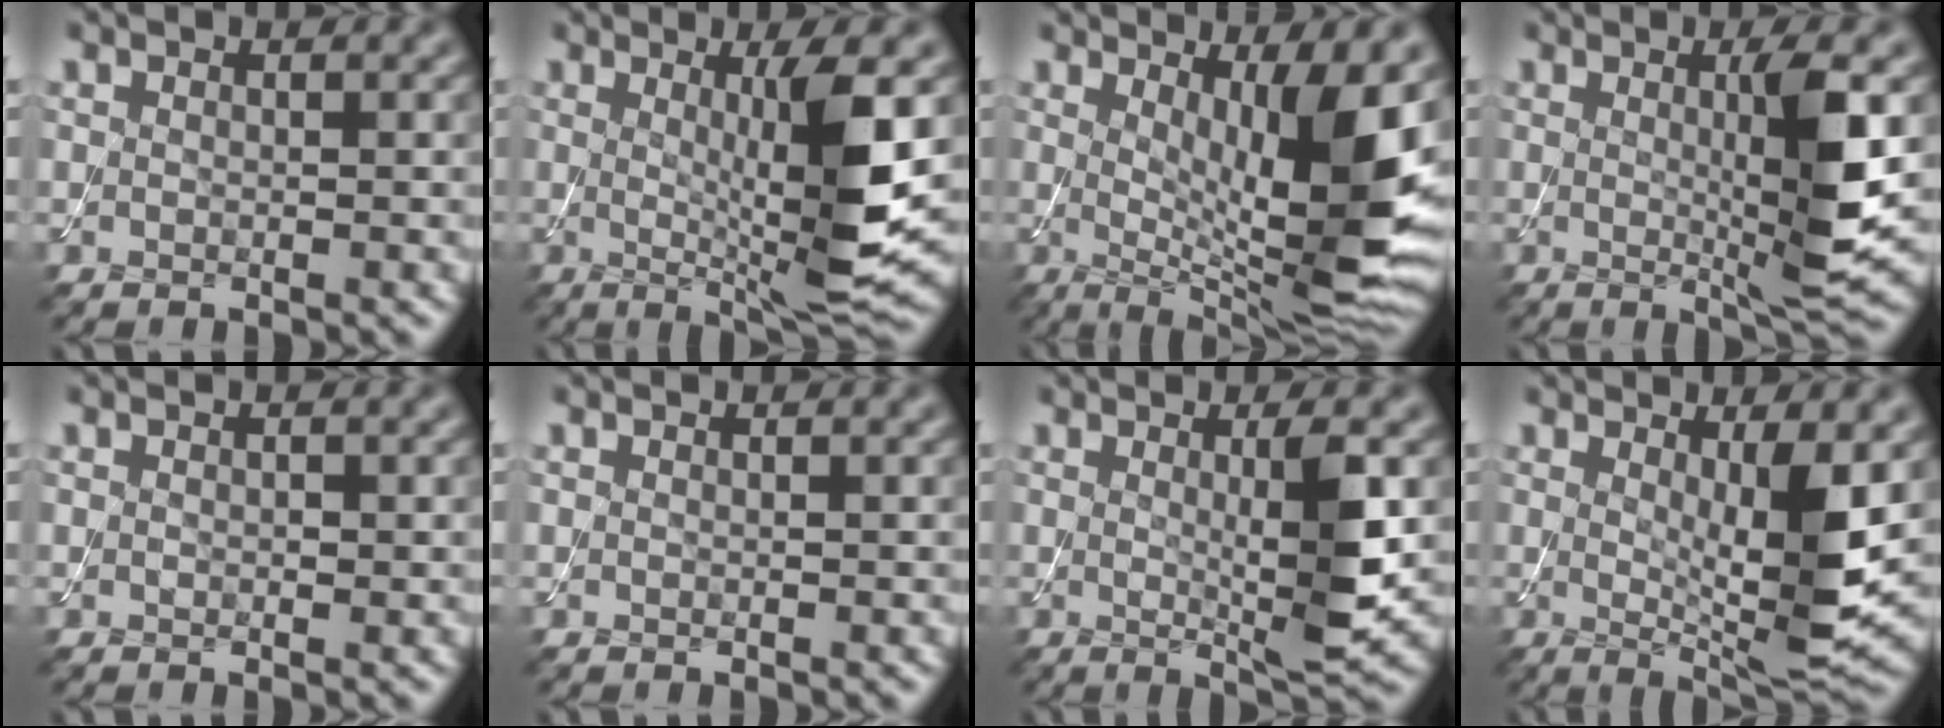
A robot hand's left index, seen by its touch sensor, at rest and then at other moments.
{"total": 7.9, "force": [0.8, 1.2, 7.7], "torque": [-0.119, -0.017, 0.022]}
{"total": 11.7, "force": [1.6, 3.4, 11.1], "torque": [-0.156, -0.023, 0.032]}
{"total": 6.5, "force": [0.4, 0.8, 6.4], "torque": [-0.104, -0.009, 0.015]}
{"total": 0.6, "force": [0.0, 0.4, 0.5], "torque": [-0.007, -0.001, 0.000]}
{"total": 0.0}
{"total": 4.9, "force": [0.4, 0.7, 4.9], "torque": [-0.078, -0.010, 0.011]}
{"total": 6.4, "force": [0.9, 1.3, 6.3], "torque": [-0.098, -0.022, 0.022]}